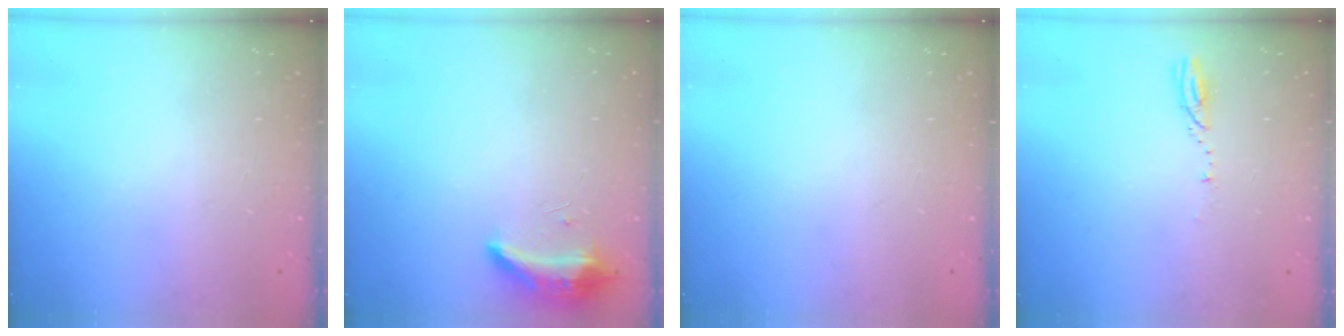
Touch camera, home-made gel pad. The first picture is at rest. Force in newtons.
{"total": 14.4, "press": 9.5, "slide": 10.8}
{"total": 0.0}
{"total": 3.2, "press": 3.2, "slide": 0.4}